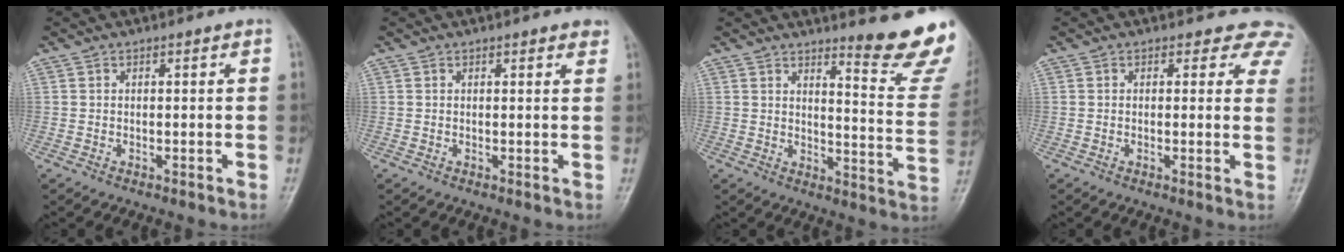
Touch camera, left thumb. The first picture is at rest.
{"total": 2.0, "force": [1.3, 0.6, 1.3], "torque": [-0.010, -0.001, 0.012]}
{"total": 13.8, "force": [11.5, 1.2, 7.6], "torque": [-0.073, -0.128, 0.138]}
{"total": 6.1, "force": [4.9, 3.4, 1.3], "torque": [0.030, -0.015, 0.024]}